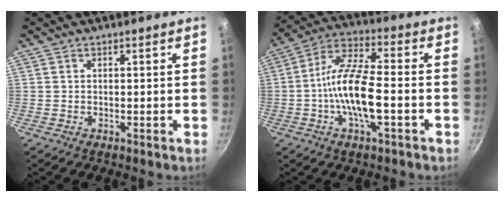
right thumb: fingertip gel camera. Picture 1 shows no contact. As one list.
[{"total": 13.3, "force": [-3.0, 4.4, 12.2], "torque": [-0.229, 0.033, -0.071]}]